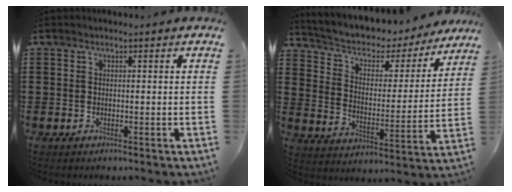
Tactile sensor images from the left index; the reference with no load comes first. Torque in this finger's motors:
{"motor_torque": [2.14, 0.00, 1.05, 0.21]}